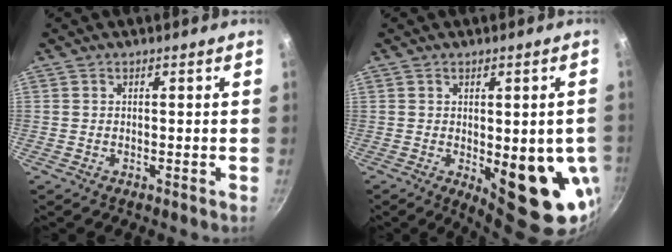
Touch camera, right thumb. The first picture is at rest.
{"total": 15.6, "force": [-3.0, 6.3, 13.9], "torque": [-0.141, -0.016, -0.024]}